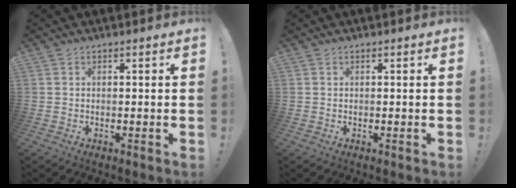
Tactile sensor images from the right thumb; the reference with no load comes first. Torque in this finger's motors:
{"motor_torque": [0.00, 0.00, 0.00, 0.00, 0.01]}